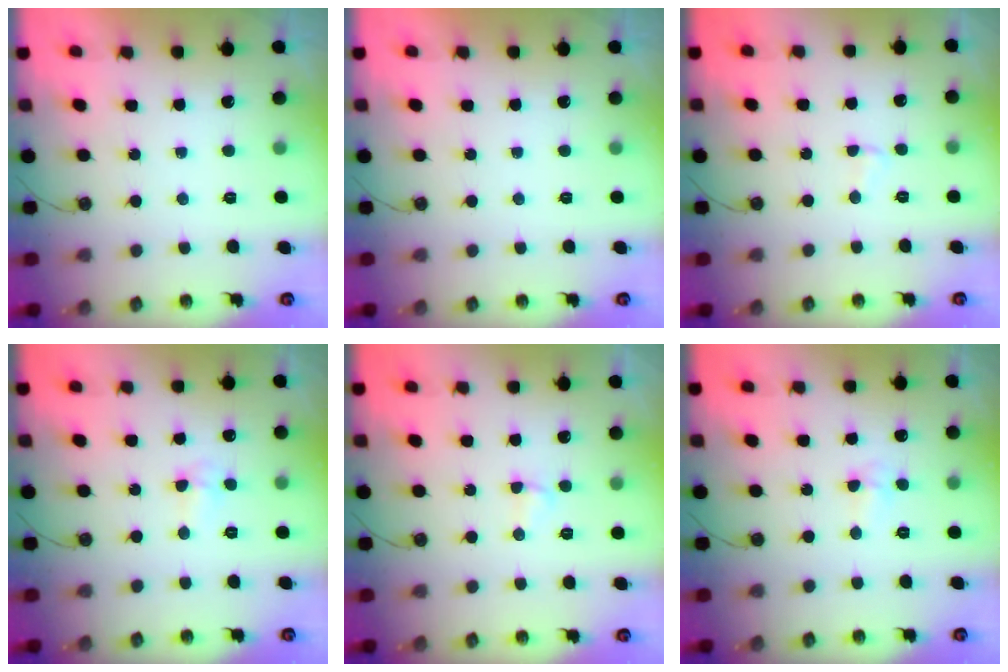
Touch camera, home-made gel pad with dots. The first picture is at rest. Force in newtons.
{"total": 0.0}
{"total": 2.6, "press": 2.5, "slide": 0.5}
{"total": 3.0, "press": 2.8, "slide": 1.1}
{"total": 2.9, "press": 2.8, "slide": 0.6}
{"total": 3.0, "press": 2.9, "slide": 0.7}